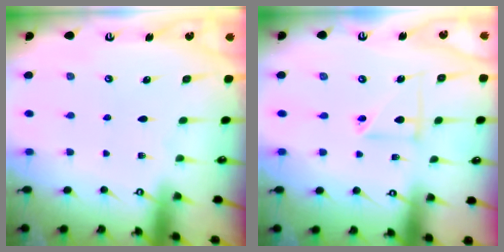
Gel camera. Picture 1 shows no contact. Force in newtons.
{"total": 6.7, "press": 6.7, "slide": 0.4}